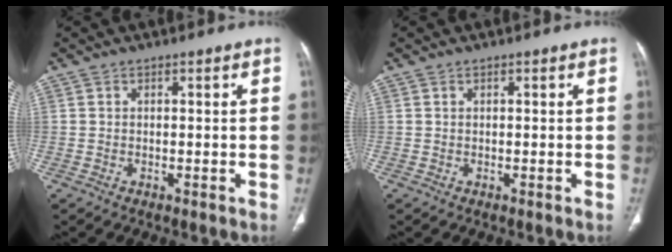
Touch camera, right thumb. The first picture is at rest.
{"total": 0.0}